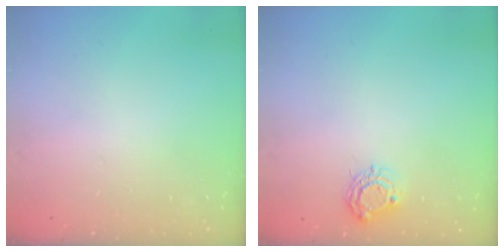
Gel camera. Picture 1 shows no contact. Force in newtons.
{"total": 6.8, "press": 6.7, "slide": 0.6}